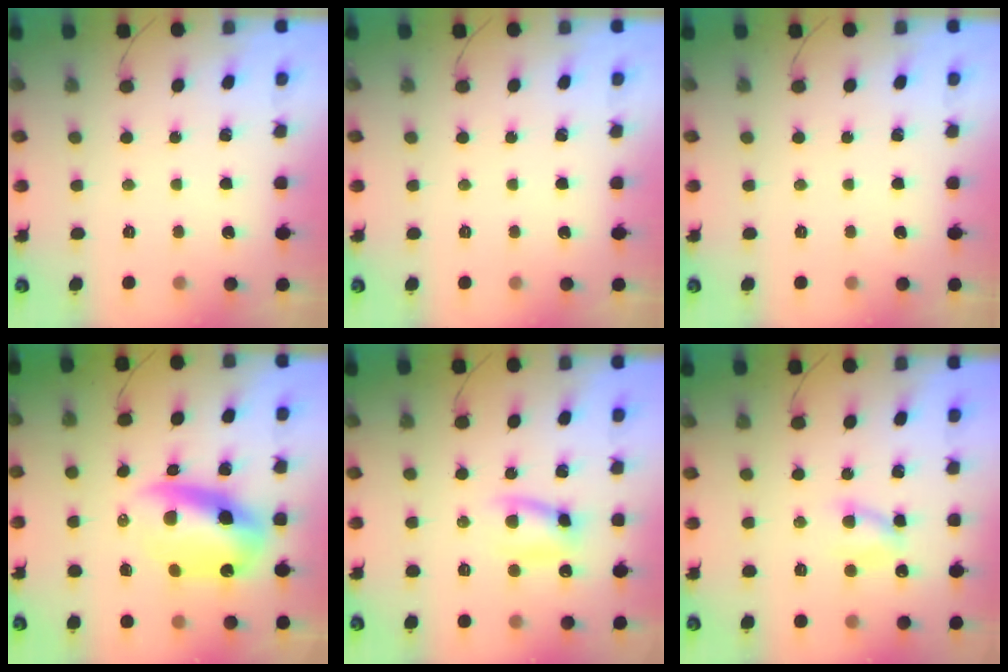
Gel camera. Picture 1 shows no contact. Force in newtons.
{"total": 0.0}
{"total": 0.0}
{"total": 12.5, "press": 12.1, "slide": 3.5}
{"total": 8.8, "press": 8.7, "slide": 1.1}
{"total": 5.9, "press": 5.9, "slide": 0.6}